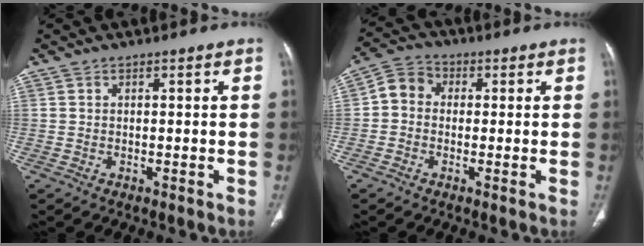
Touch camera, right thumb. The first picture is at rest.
{"total": 5.4, "force": [-0.1, 4.6, 2.8], "torque": [-0.034, 0.019, -0.017]}